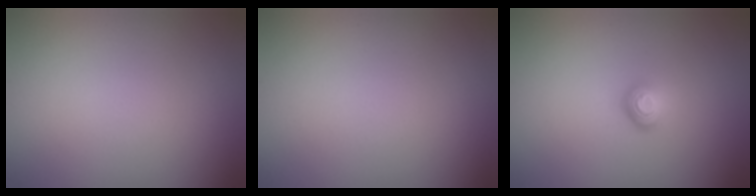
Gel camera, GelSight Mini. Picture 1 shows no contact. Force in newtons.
{"total": 0.0}
{"total": 1.6, "press": 1.0, "slide": 1.3}